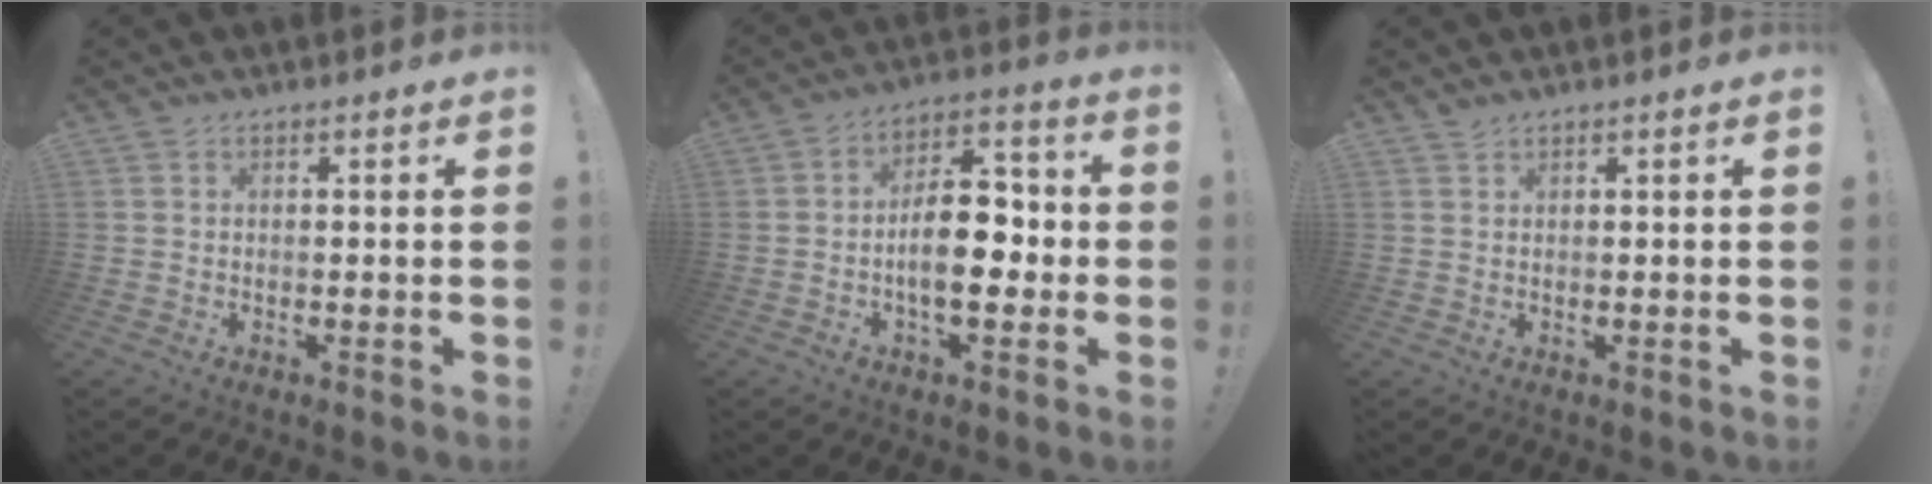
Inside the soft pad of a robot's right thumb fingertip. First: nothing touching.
{"total": 14.6, "force": [-2.6, 7.5, 12.2], "torque": [-0.193, 0.019, -0.048]}
{"total": 1.2, "force": [1.2, 0.3, 0.4], "torque": [-0.003, -0.002, 0.021]}